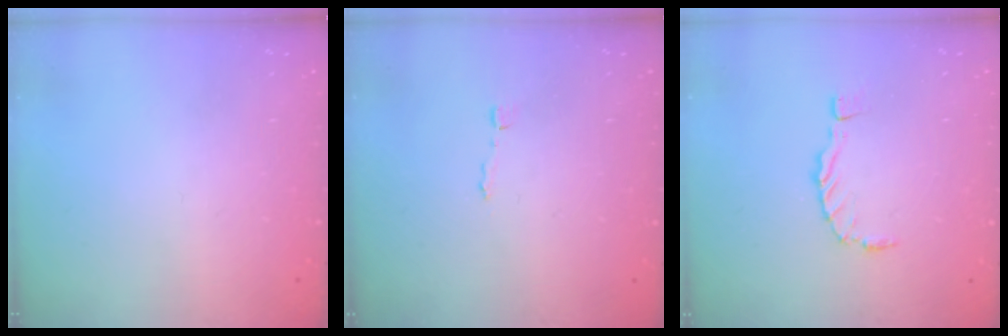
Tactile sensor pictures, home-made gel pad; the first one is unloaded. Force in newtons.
{"total": 1.2, "press": 1.2, "slide": 0.0}
{"total": 0.0}